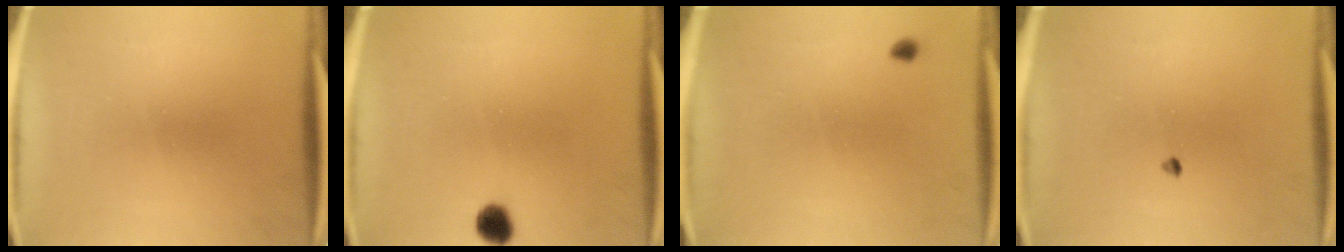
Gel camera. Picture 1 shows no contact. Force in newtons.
{"total": 3.7}
{"total": 0.8}
{"total": 0.7}